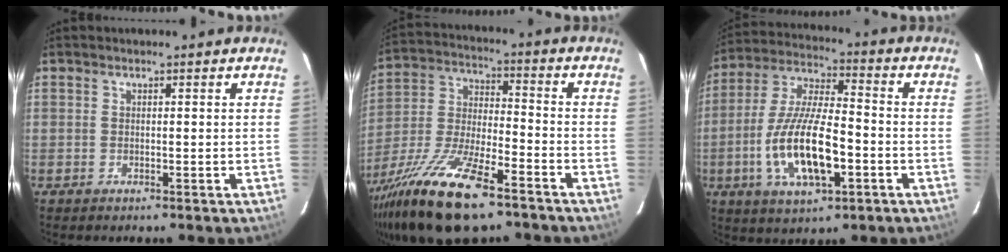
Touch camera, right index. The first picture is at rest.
{"total": 21.4, "force": [-14.2, 6.6, 14.7], "torque": [-0.299, -0.040, -0.255]}
{"total": 16.3, "force": [-4.9, 5.4, 14.6], "torque": [-0.302, -0.009, -0.089]}